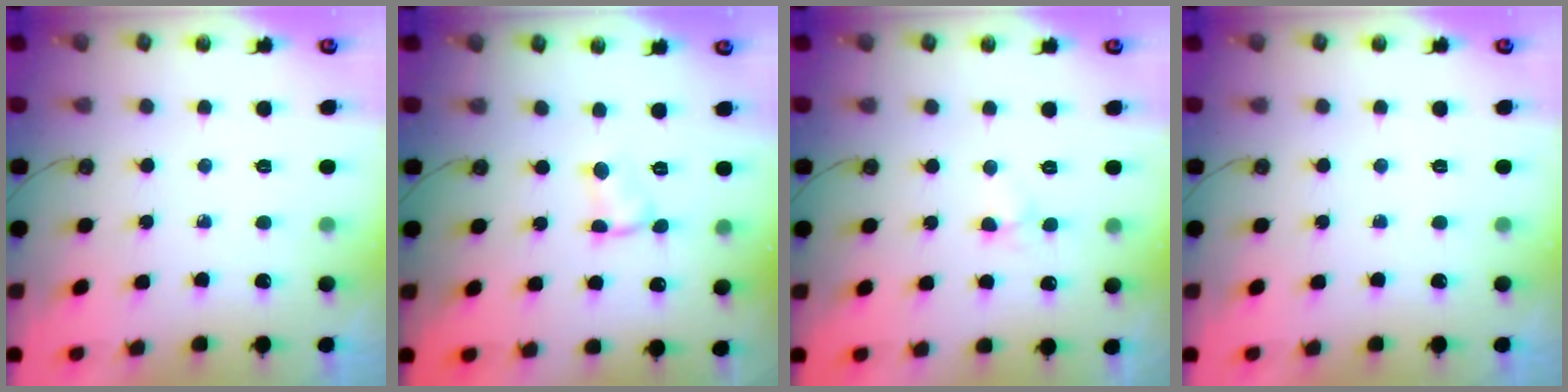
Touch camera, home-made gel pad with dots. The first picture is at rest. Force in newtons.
{"total": 1.8, "press": 1.8, "slide": 0.1}
{"total": 3.8, "press": 3.8, "slide": 0.5}
{"total": 0.0}